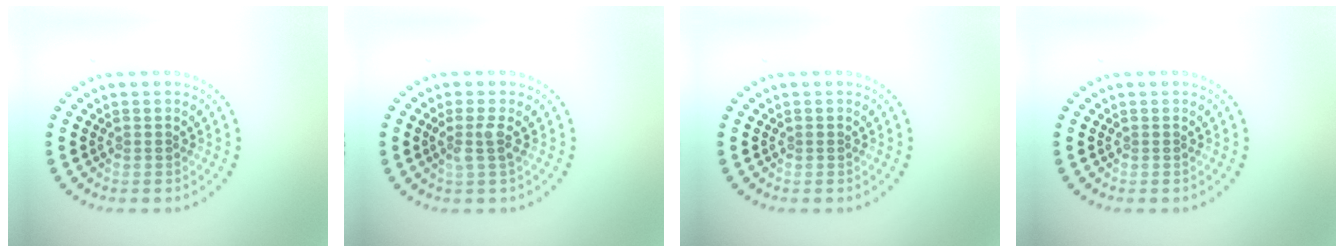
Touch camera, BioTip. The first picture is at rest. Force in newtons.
{"total": 1.8, "press": 1.4, "slide": 1.2}
{"total": 0.0}
{"total": 0.0}